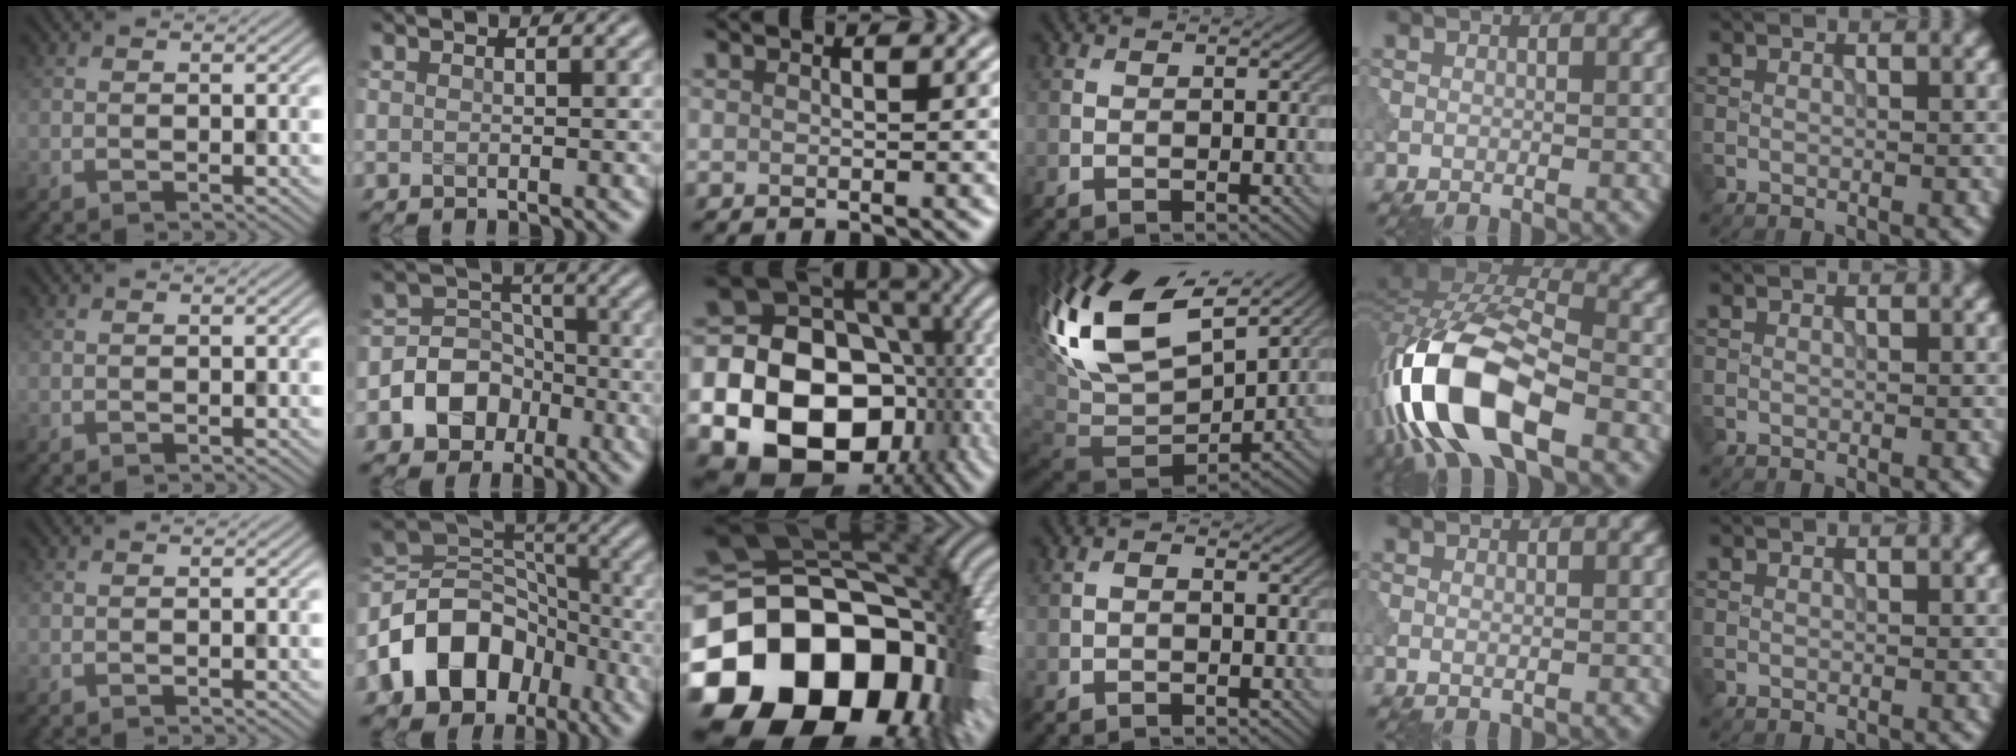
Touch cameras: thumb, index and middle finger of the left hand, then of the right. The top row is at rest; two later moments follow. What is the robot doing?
{"motion": "insert", "object": "peg toy"}